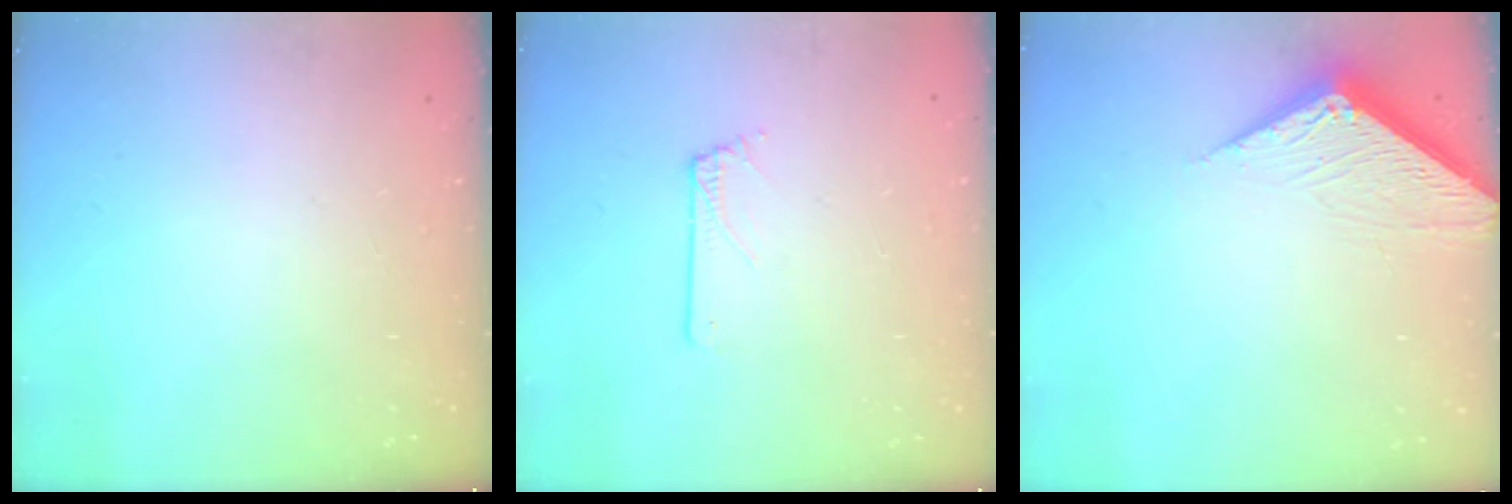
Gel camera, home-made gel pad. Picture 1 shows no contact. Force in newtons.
{"total": 0.0}
{"total": 5.1, "press": 5.1, "slide": 0.2}